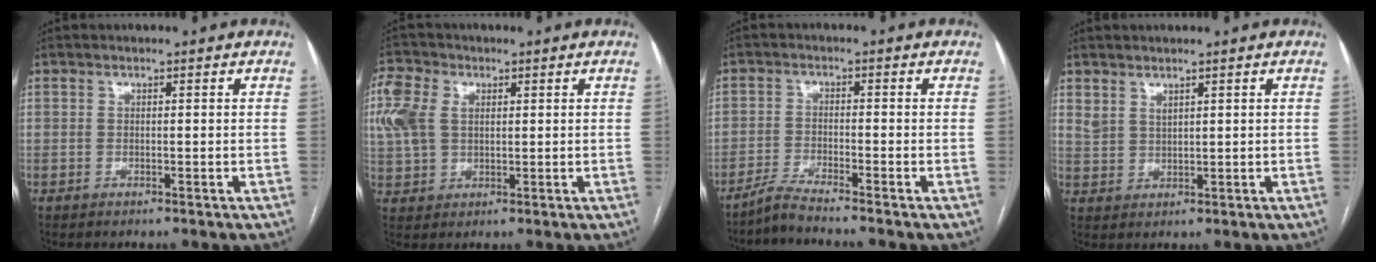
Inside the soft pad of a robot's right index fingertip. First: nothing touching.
{"total": 8.7, "force": [2.8, 6.1, 5.6], "torque": [-0.163, 0.027, 0.056]}
{"total": 3.8, "force": [-3.5, -1.3, 1.0], "torque": [-0.025, -0.016, -0.074]}
{"total": 2.9, "force": [2.5, 1.1, 0.7], "torque": [-0.021, 0.007, 0.055]}